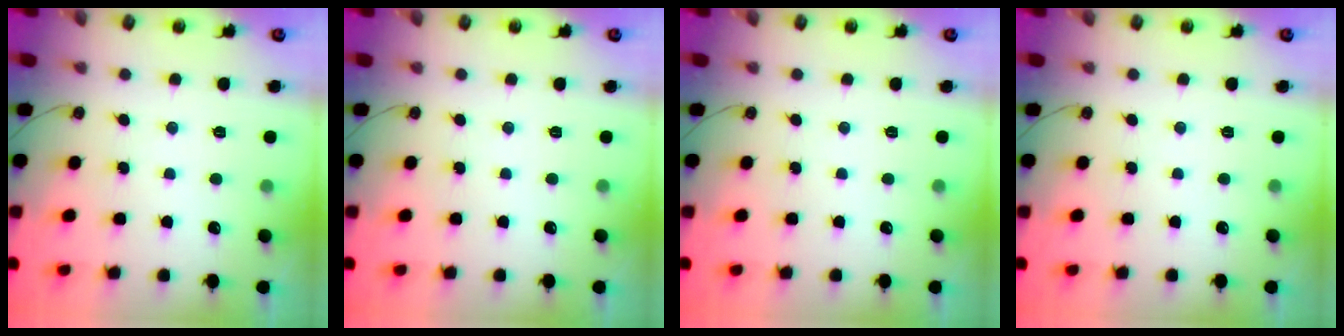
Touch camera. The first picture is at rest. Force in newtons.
{"total": 0.0}
{"total": 0.0}
{"total": 0.0}